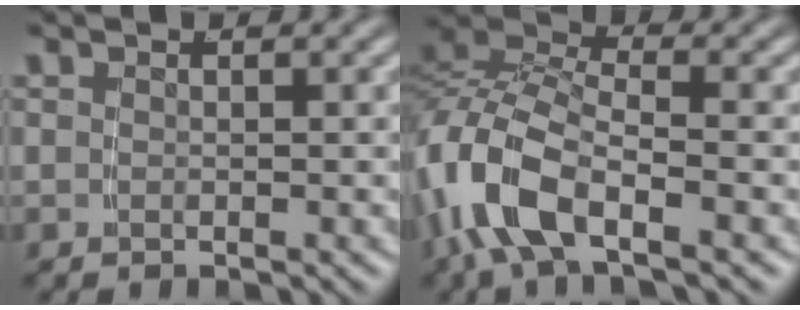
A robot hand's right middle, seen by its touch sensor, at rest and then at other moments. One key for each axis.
{"total": 8.6, "fx": -0.9, "fy": 5.9, "fz": 6.2, "tx": -0.153, "ty": -0.011, "tz": -0.022}